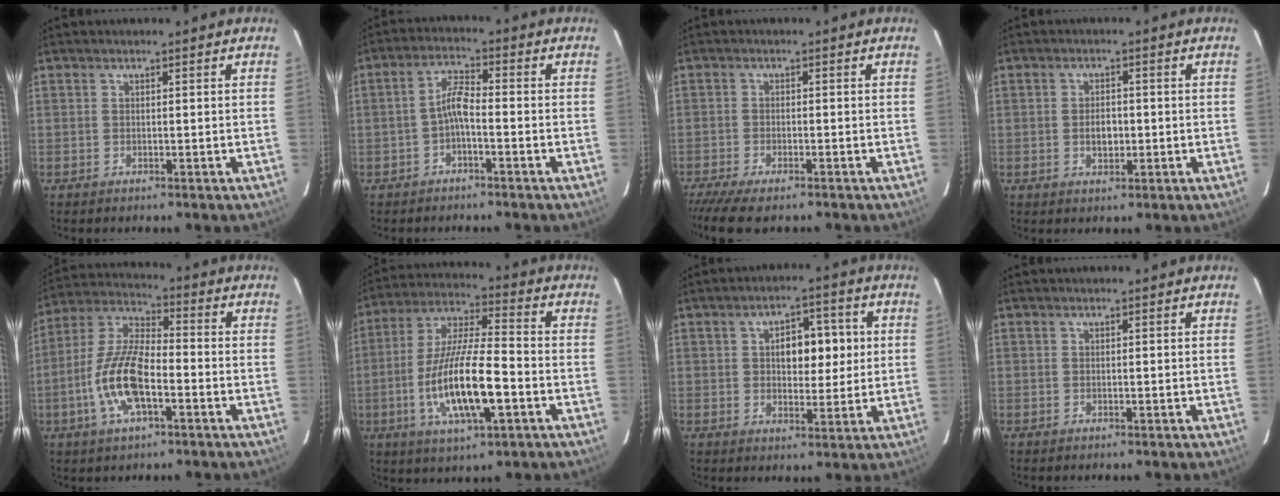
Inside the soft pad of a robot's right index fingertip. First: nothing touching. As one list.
[{"total": 3.7, "force": [-1.8, 0.8, 3.2], "torque": [-0.070, 0.013, -0.036]}, {"total": 7.3, "force": [-6.1, 1.4, 3.9], "torque": [-0.098, -0.033, -0.111]}, {"total": 3.1, "force": [-0.5, 2.1, 2.3], "torque": [-0.040, 0.001, -0.007]}, {"total": 13.3, "force": [-4.4, 5.1, 11.5], "torque": [-0.245, 0.001, -0.087]}, {"total": 16.3, "force": [-4.9, 3.8, 15.1], "torque": [-0.302, -0.013, -0.090]}, {"total": 7.7, "force": [1.3, 4.6, 6.0], "torque": [-0.097, 0.018, 0.024]}, {"total": 0.0}]